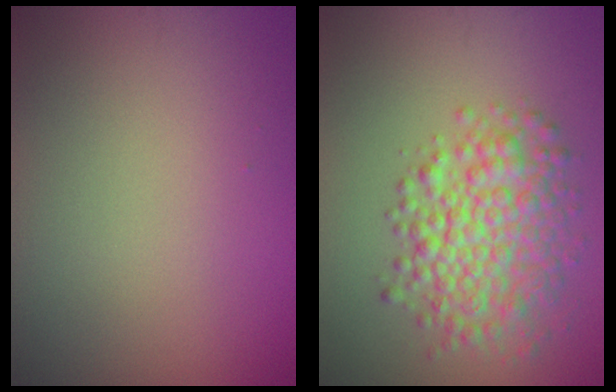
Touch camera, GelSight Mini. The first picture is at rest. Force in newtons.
{"total": 5.9, "press": 5.9, "slide": 0.2}